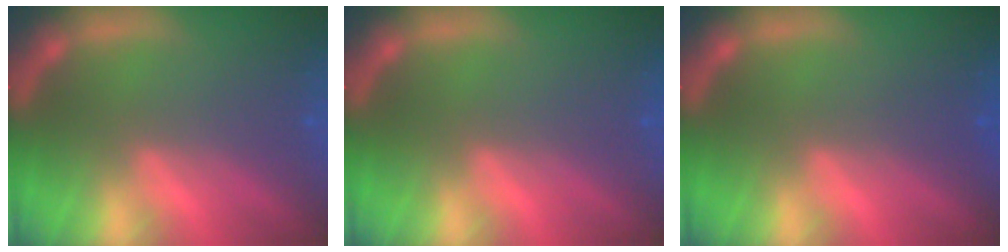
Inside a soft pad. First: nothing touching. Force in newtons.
{"total": 0.0}
{"total": 0.9}